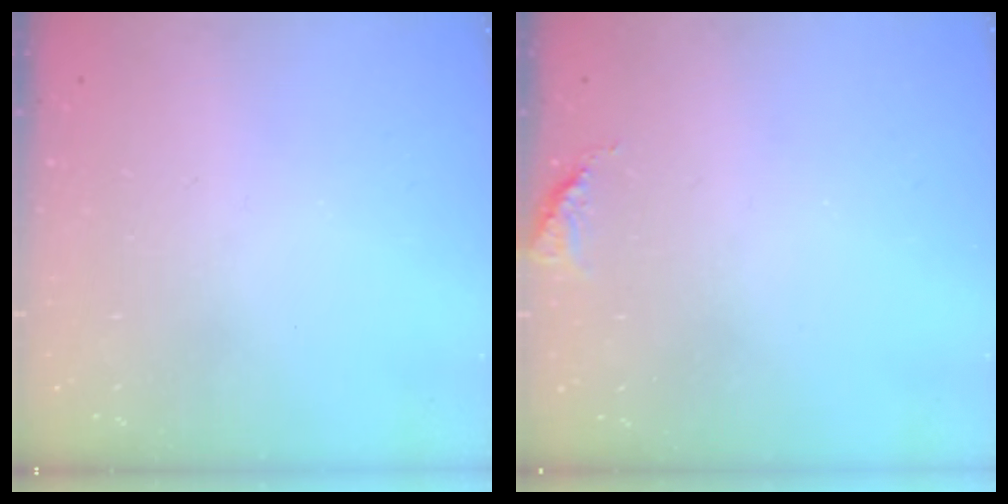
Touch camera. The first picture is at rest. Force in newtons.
{"total": 6.8, "press": 6.7, "slide": 0.9}